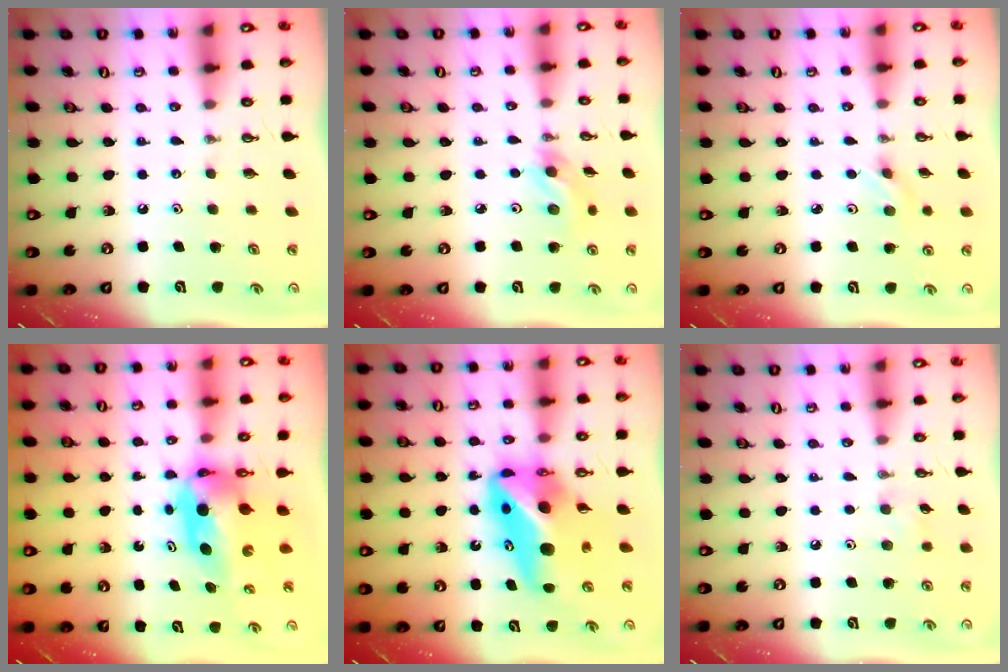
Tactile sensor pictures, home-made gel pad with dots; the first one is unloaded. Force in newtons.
{"total": 7.5, "press": 7.2, "slide": 2.1}
{"total": 2.9, "press": 2.6, "slide": 1.4}
{"total": 6.4, "press": 6.4, "slide": 0.5}
{"total": 15.5, "press": 15.2, "slide": 3.1}
{"total": 6.3, "press": 5.9, "slide": 2.1}